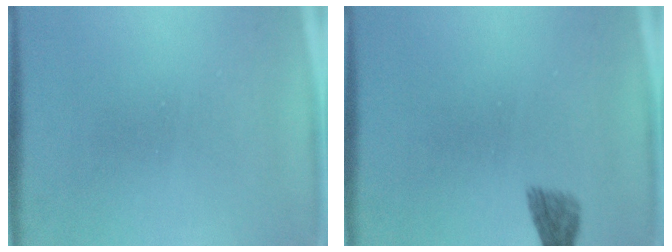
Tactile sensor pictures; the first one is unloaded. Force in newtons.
{"total": 1.9}